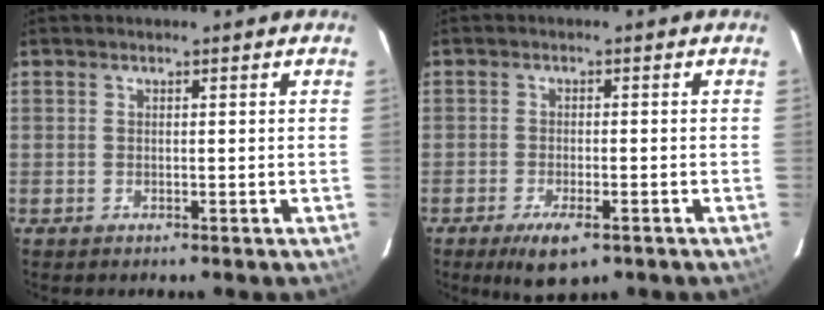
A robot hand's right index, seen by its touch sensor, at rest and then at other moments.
{"total": 6.1, "force": [-3.8, 2.1, 4.3], "torque": [-0.091, -0.017, -0.062]}